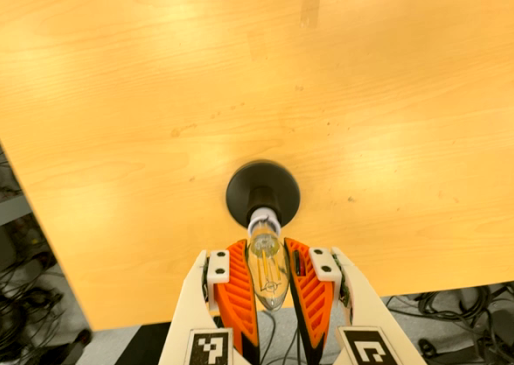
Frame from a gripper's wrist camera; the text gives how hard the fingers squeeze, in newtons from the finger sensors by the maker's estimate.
{"total": 20.7, "left": 23.3, "right": 18.0}